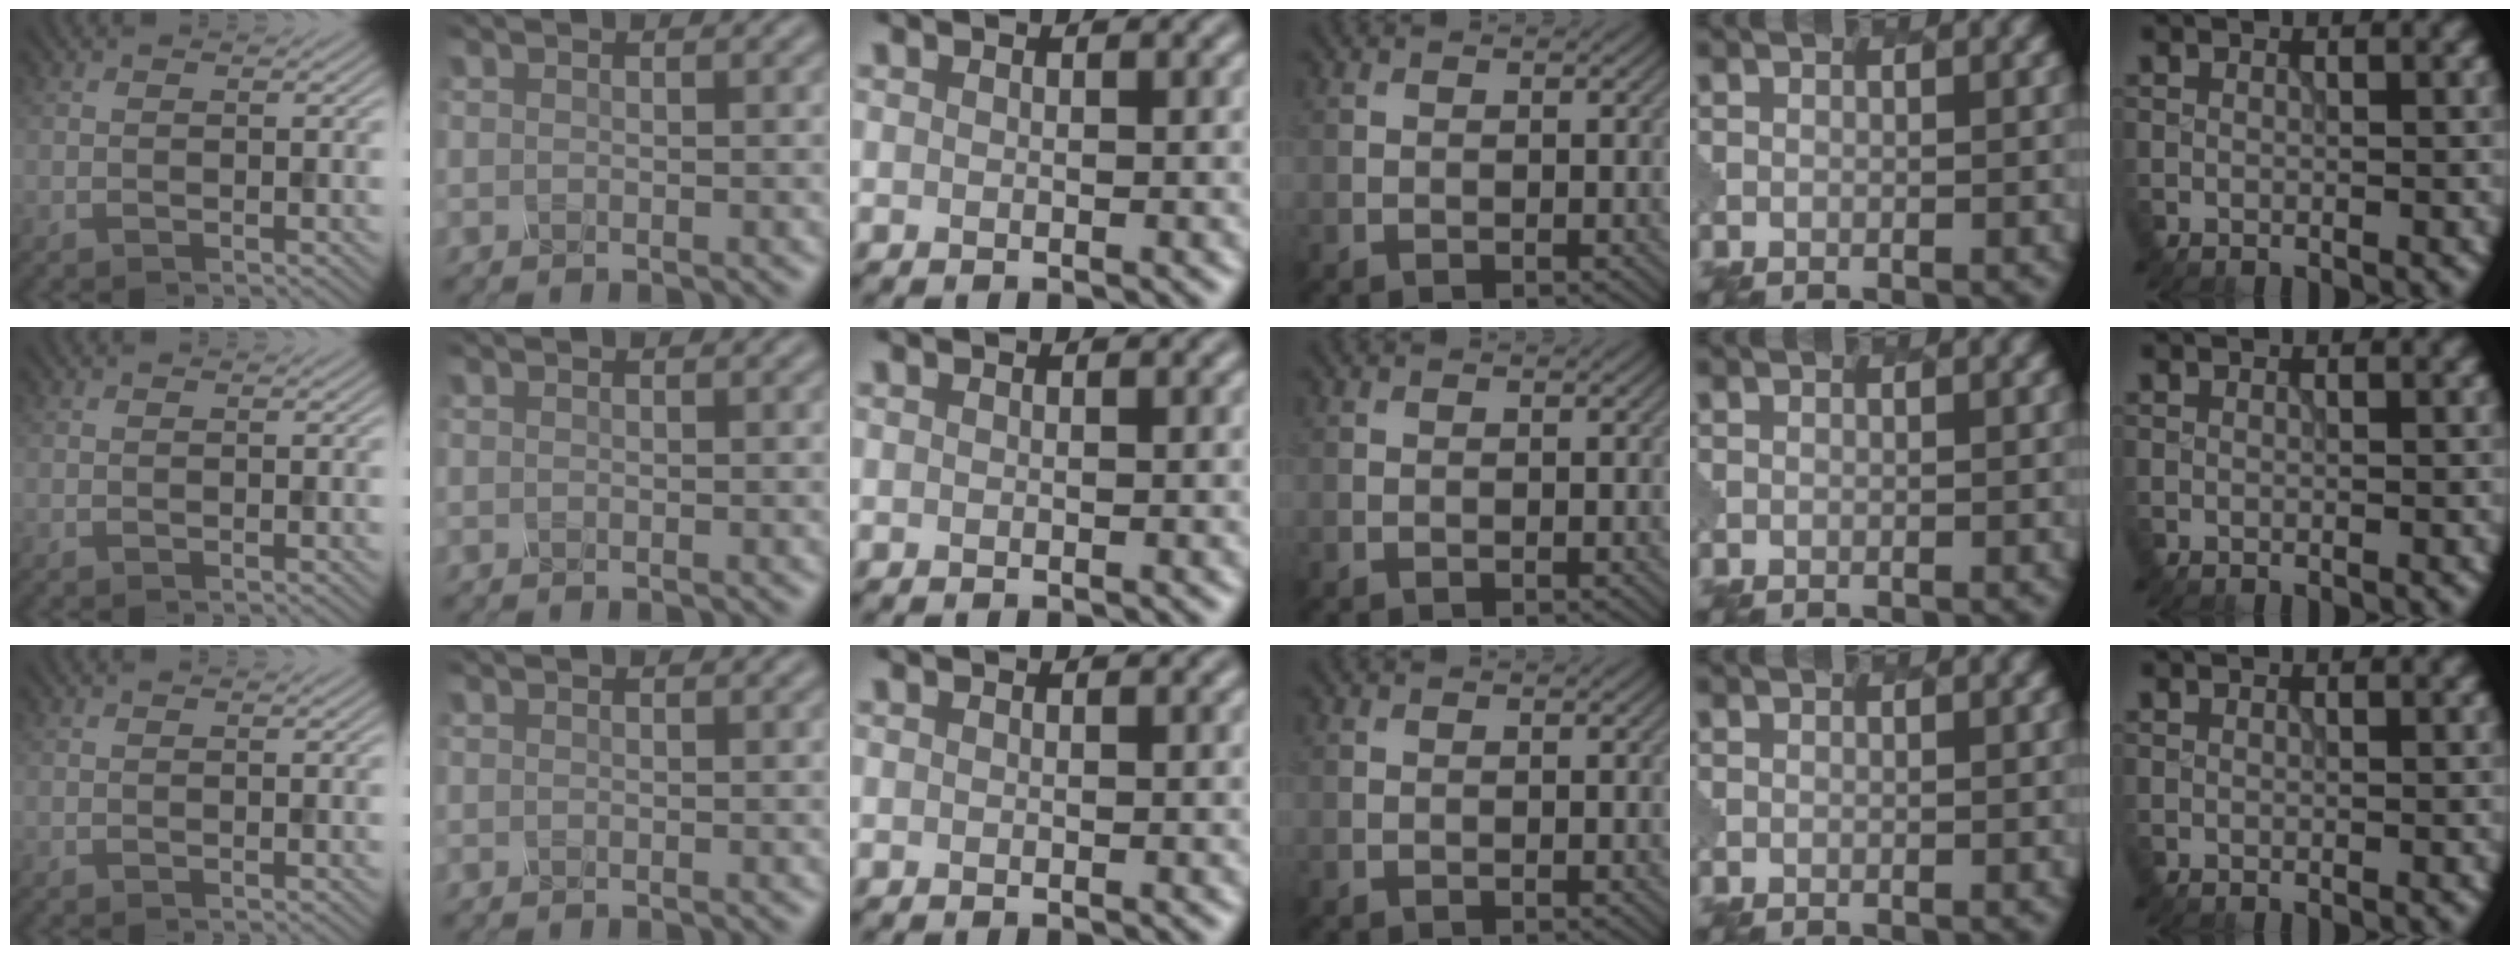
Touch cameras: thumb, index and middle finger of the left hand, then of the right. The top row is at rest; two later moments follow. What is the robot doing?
{"motion": "dispense", "object": "spray bottle"}